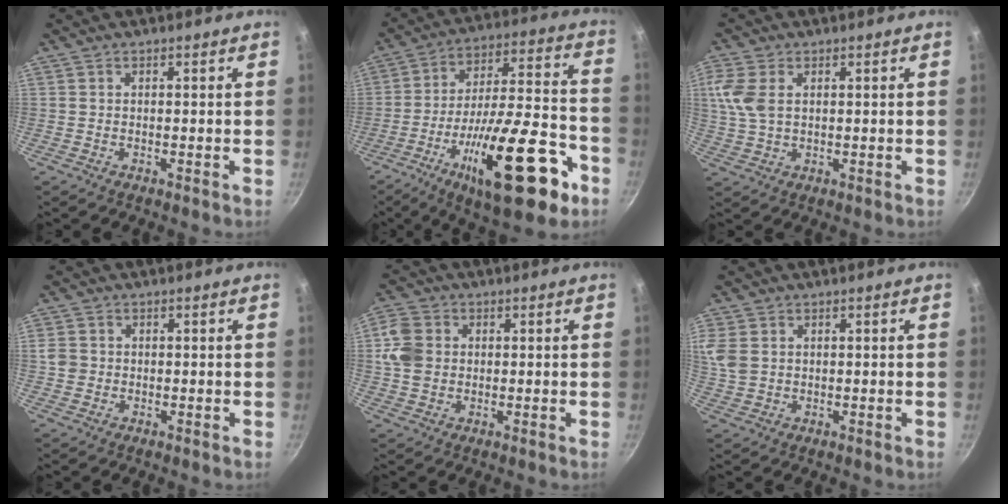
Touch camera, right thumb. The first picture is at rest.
{"total": 26.6, "force": [-12.0, 9.0, 22.0], "torque": [-0.306, 0.052, -0.184]}
{"total": 6.9, "force": [1.7, 4.3, 5.0], "torque": [-0.112, 0.005, 0.035]}
{"total": 2.5, "force": [-0.1, 2.4, 0.8], "torque": [-0.005, 0.005, -0.004]}
{"total": 6.9, "force": [0.6, 5.7, 3.7], "torque": [-0.059, 0.004, 0.002]}
{"total": 6.7, "force": [1.9, 5.2, 3.7], "torque": [-0.079, 0.002, 0.043]}